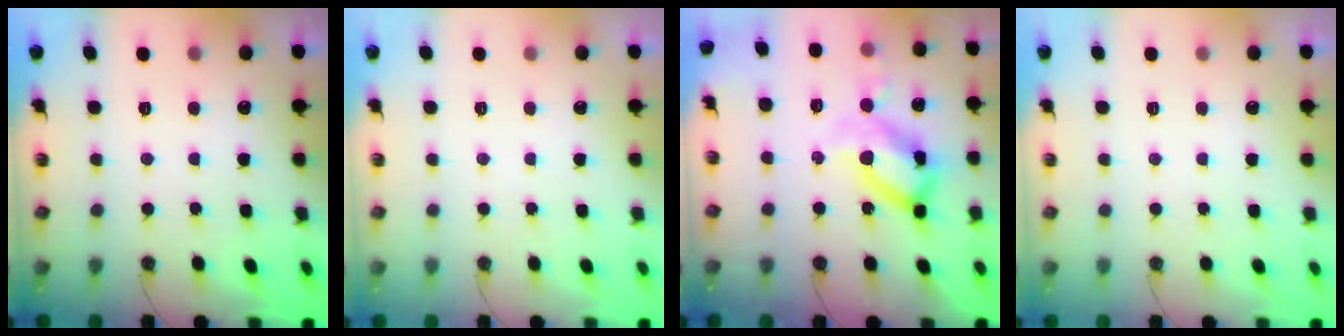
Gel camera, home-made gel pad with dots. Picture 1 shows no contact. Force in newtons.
{"total": 0.0}
{"total": 20.3, "press": 20.2, "slide": 1.9}
{"total": 0.0}